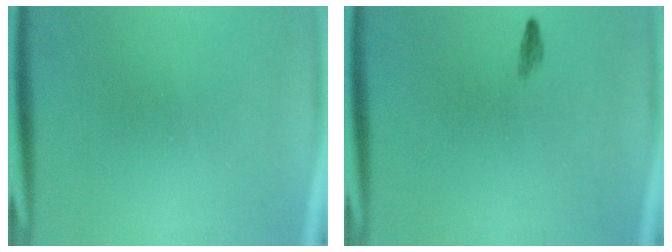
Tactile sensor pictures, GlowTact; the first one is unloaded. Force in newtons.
{"total": 0.5}